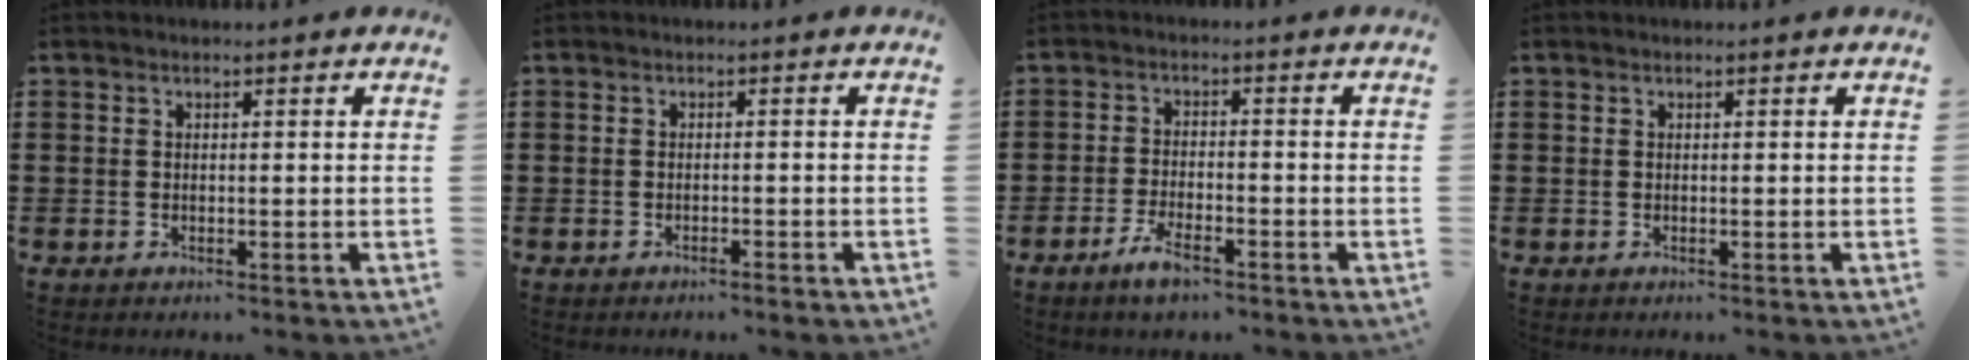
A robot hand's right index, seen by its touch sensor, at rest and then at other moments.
{"total": 0.9, "force": [-0.8, -0.1, 0.3], "torque": [-0.008, -0.002, -0.016]}
{"total": 3.9, "force": [-2.9, 1.1, 2.4], "torque": [-0.053, 0.003, -0.058]}
{"total": 0.0}